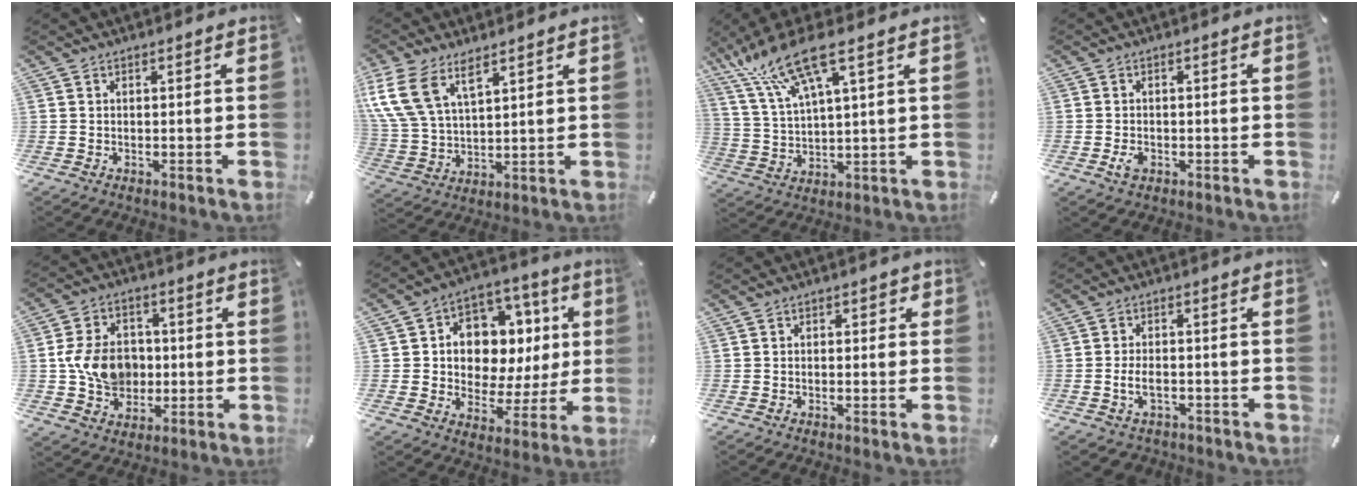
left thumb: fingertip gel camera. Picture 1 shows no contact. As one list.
[{"total": 11.6, "force": [7.0, 6.1, 6.9], "torque": [-0.186, -0.026, 0.128]}, {"total": 14.8, "force": [9.1, 4.3, 10.9], "torque": [-0.240, -0.026, 0.161]}, {"total": 2.3, "force": [-0.8, 1.6, 1.5], "torque": [-0.042, -0.002, -0.018]}, {"total": 11.3, "force": [-0.5, 9.2, 6.4], "torque": [-0.128, 0.013, -0.006]}, {"total": 11.2, "force": [2.4, 9.8, 4.9], "torque": [-0.075, -0.029, 0.054]}, {"total": 1.2, "force": [-0.4, 1.0, 0.6], "torque": [-0.012, 0.006, -0.009]}, {"total": 4.8, "force": [-1.5, 3.1, 3.3], "torque": [-0.070, 0.006, -0.029]}]